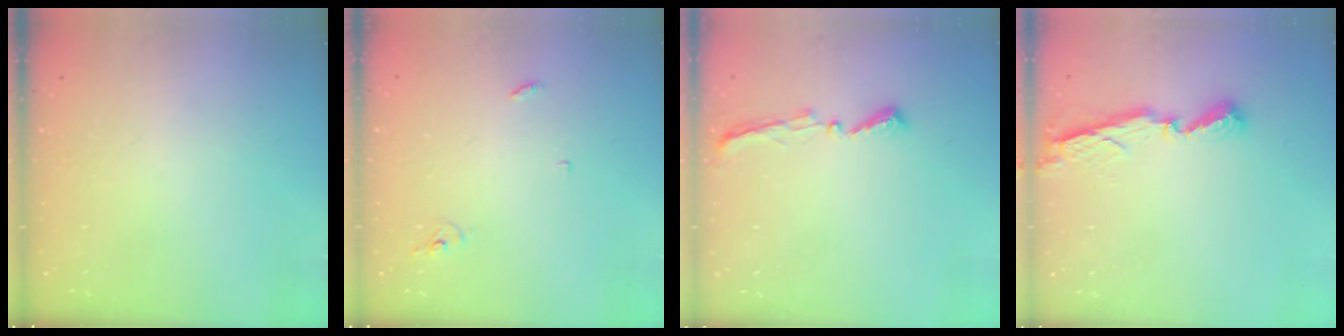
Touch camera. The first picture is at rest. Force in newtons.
{"total": 2.9, "press": 2.9, "slide": 0.2}
{"total": 5.5, "press": 5.5, "slide": 0.5}
{"total": 7.8, "press": 7.8, "slide": 0.5}